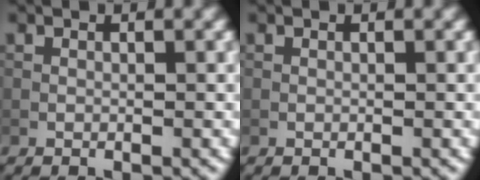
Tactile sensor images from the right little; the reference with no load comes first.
{"total": 0.0}